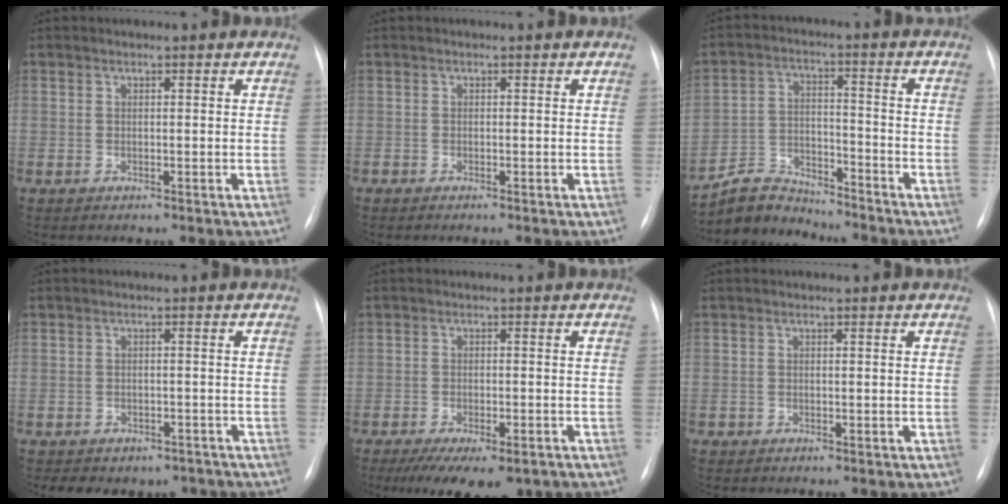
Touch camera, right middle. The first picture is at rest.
{"total": 0.0}
{"total": 7.7, "force": [-7.5, 1.4, -0.6], "torque": [0.003, 0.015, -0.137]}
{"total": 8.1, "force": [-6.5, 4.4, 2.2], "torque": [-0.023, 0.014, -0.072]}
{"total": 10.8, "force": [-7.6, 3.8, 6.7], "torque": [-0.097, -0.013, -0.107]}
{"total": 0.0}